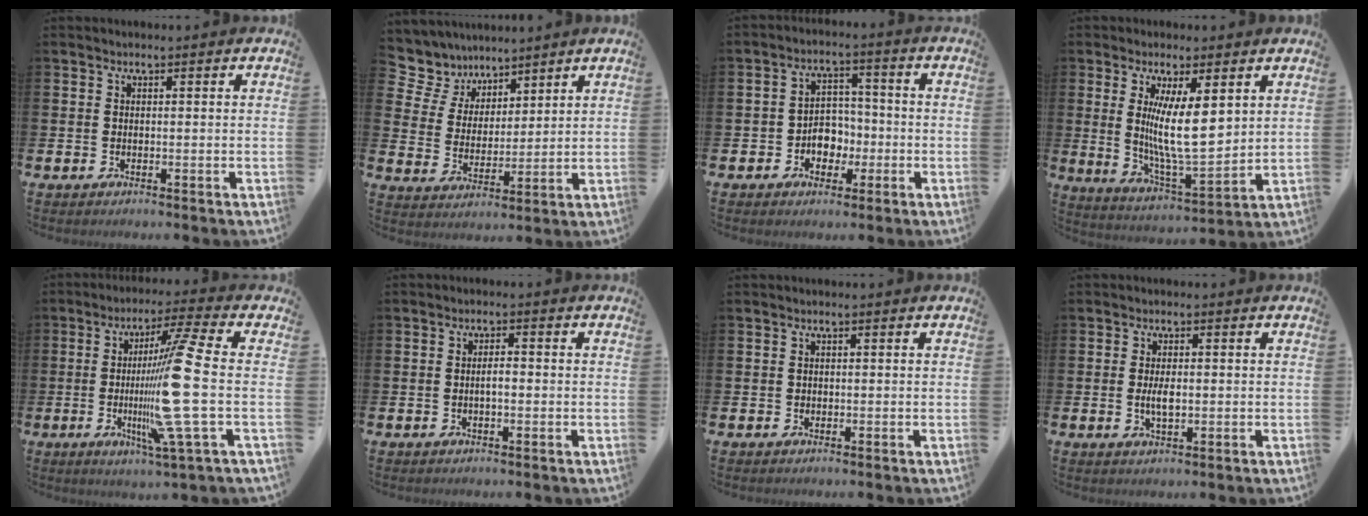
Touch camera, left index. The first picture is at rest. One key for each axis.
{"total": 6.3, "fx": 5.3, "fy": 3.2, "fz": -0.5, "tx": -0.032, "ty": -0.034, "tz": 0.097}
{"total": 4.3, "fx": -1.5, "fy": 3.6, "fz": 1.7, "tx": -0.034, "ty": 0.006, "tz": -0.037}
{"total": 9.1, "fx": 3.2, "fy": 2.3, "fz": 8.2, "tx": -0.137, "ty": -0.025, "tz": 0.052}
{"total": 12.7, "fx": -0.9, "fy": -0.9, "fz": 12.6, "tx": -0.227, "ty": -0.017, "tz": -0.029}
{"total": 1.8, "fx": -0.2, "fy": 0.5, "fz": 1.7, "tx": -0.022, "ty": 0.000, "tz": -0.007}
{"total": 0.5, "fx": 0.1, "fy": 0.5, "fz": 0.1, "tx": -0.003, "ty": 0.006, "tz": 0.000}
{"total": 2.7, "fx": 0.0, "fy": 1.2, "fz": 2.5, "tx": -0.039, "ty": -0.001, "tz": -0.003}